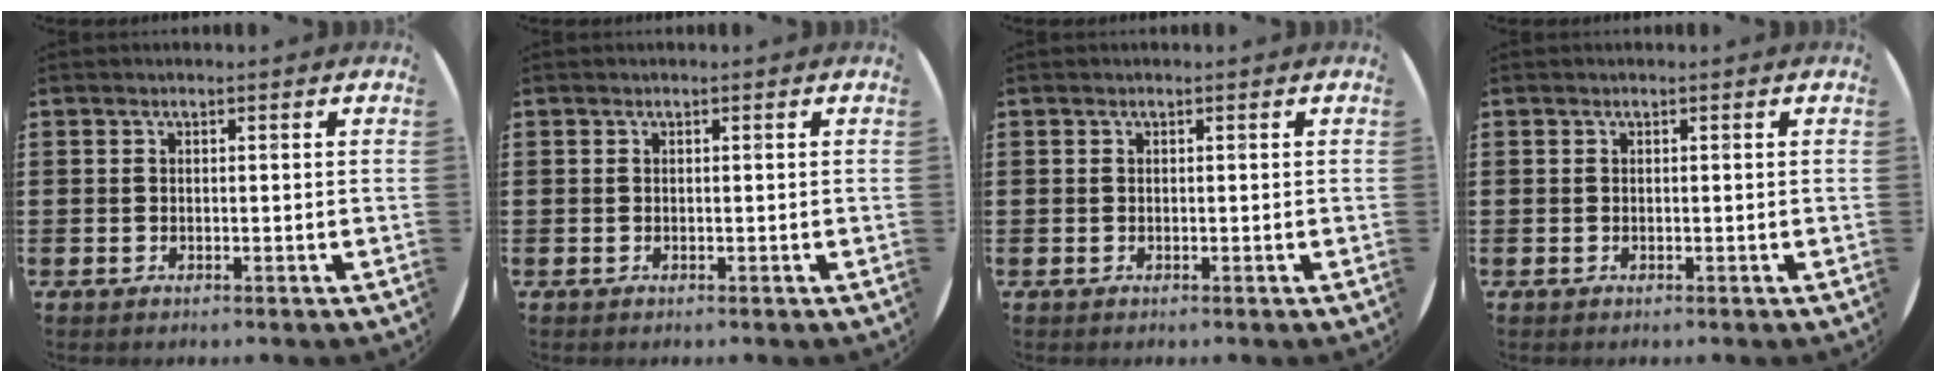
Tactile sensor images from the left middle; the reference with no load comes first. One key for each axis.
{"total": 0.0}
{"total": 0.0}
{"total": 0.0}